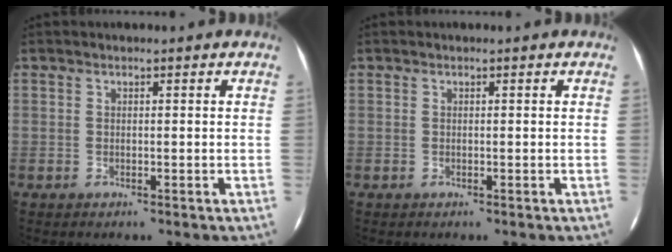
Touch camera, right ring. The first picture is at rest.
{"total": 0.0}